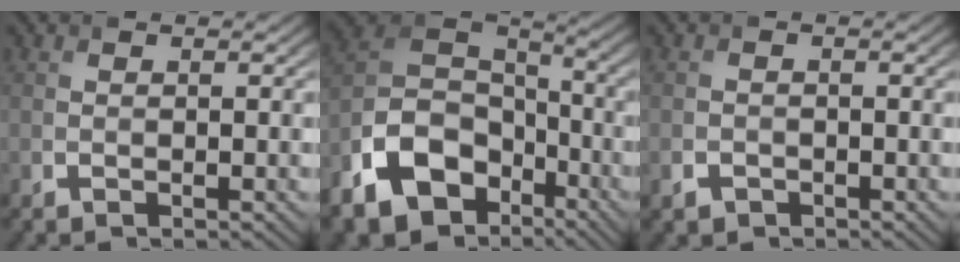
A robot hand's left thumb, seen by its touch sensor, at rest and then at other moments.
{"total": 15.9, "force": [-8.3, 10.5, 8.7], "torque": [-0.219, -0.039, -0.150]}
{"total": 1.8, "force": [-1.1, 1.4, 0.5], "torque": [-0.009, -0.004, -0.023]}